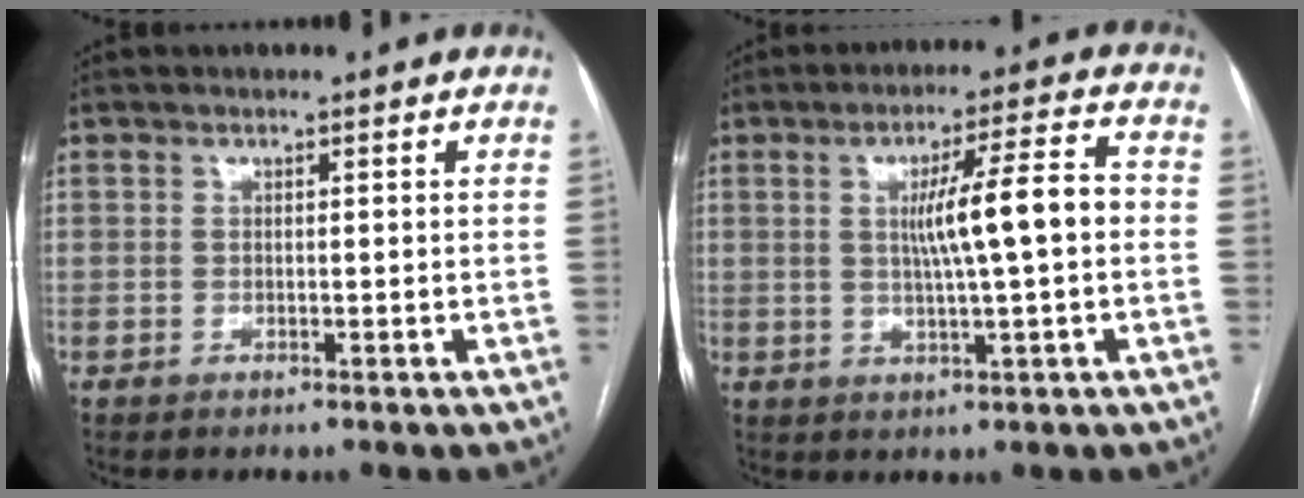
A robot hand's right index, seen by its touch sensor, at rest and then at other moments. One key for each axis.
{"total": 9.2, "fx": 0.3, "fy": 0.1, "fz": 9.1, "tx": -0.148, "ty": 0.010, "tz": 0.005}